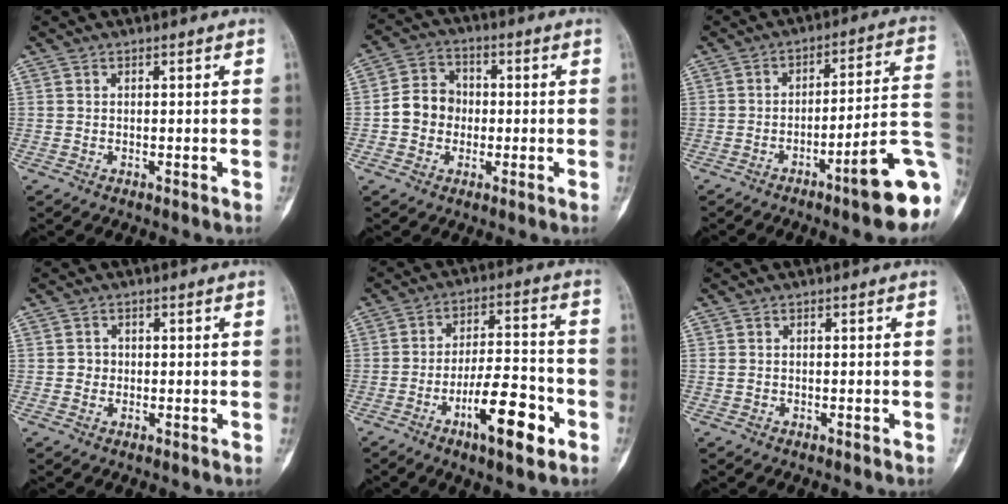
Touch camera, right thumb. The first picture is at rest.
{"total": 7.7, "force": [-0.8, 6.8, 3.6], "torque": [-0.038, 0.023, -0.026]}
{"total": 15.8, "force": [-6.6, 2.5, 14.1], "torque": [-0.143, 0.045, -0.090]}
{"total": 1.6, "force": [-0.1, 1.5, 0.5], "torque": [0.002, 0.006, -0.004]}
{"total": 11.4, "force": [-5.5, 3.6, 9.3], "torque": [-0.143, 0.033, -0.088]}
{"total": 0.7, "force": [-0.2, 0.6, 0.3], "torque": [-0.007, 0.004, -0.002]}